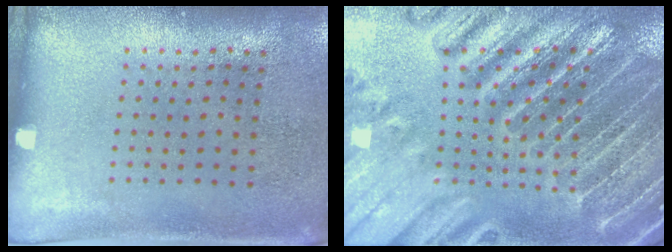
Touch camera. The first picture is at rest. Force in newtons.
{"total": 4.7, "press": 4.2, "slide": 2.0}